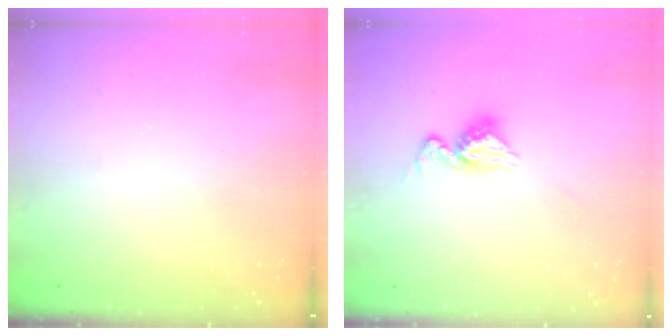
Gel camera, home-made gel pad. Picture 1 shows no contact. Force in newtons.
{"total": 11.1, "press": 11.0, "slide": 0.9}